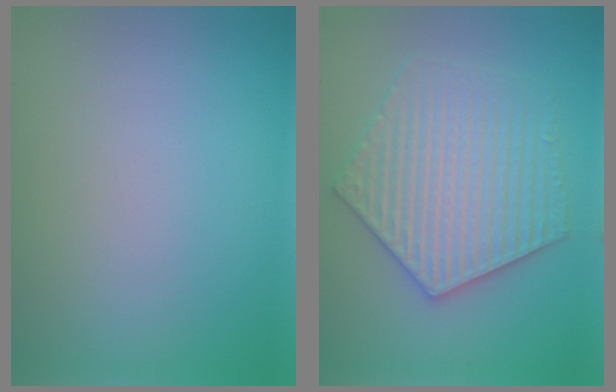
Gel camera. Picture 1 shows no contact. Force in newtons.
{"total": 6.1, "press": 6.0, "slide": 0.9}